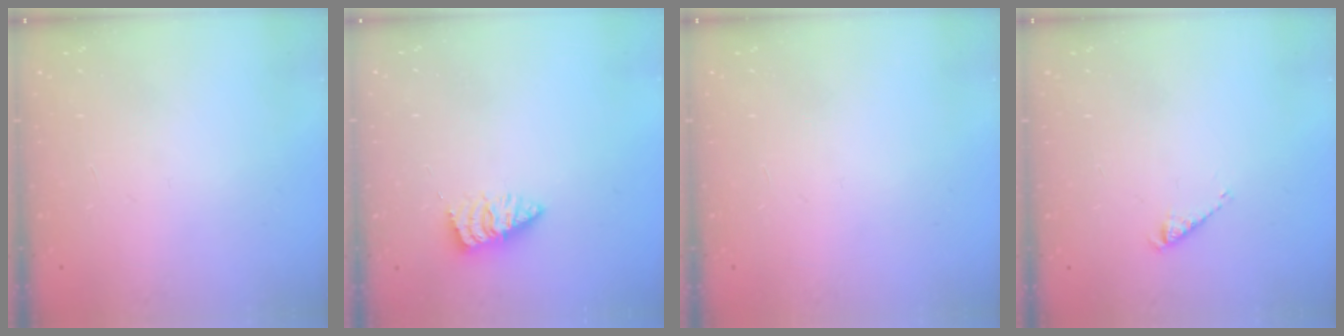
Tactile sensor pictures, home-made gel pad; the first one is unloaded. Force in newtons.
{"total": 2.0, "press": 2.0, "slide": 0.2}
{"total": 0.0}
{"total": 2.4, "press": 2.4, "slide": 0.5}